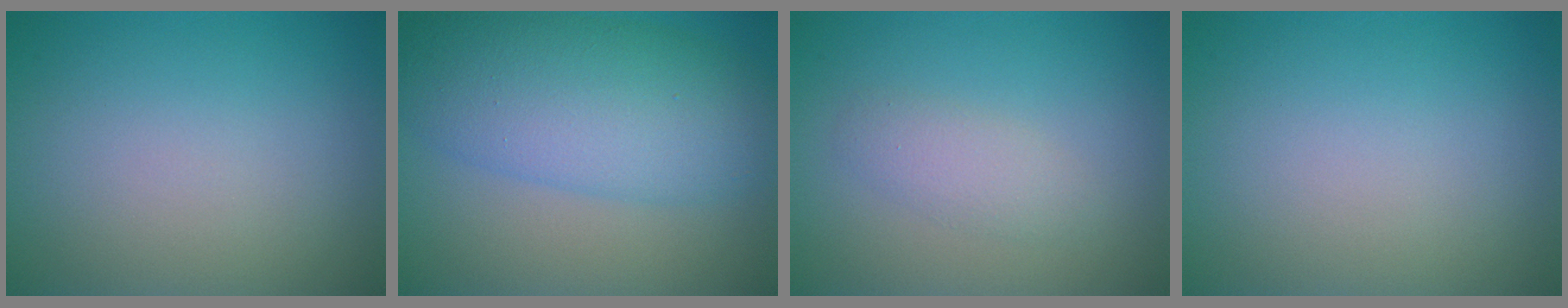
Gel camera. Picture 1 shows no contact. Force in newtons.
{"total": 8.9, "press": 8.9, "slide": 0.0}
{"total": 1.9, "press": 1.9, "slide": 0.0}
{"total": 0.0}